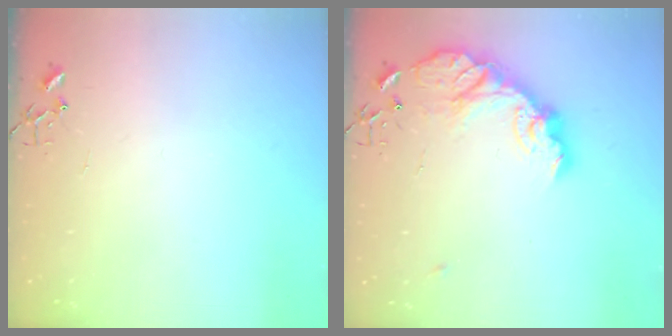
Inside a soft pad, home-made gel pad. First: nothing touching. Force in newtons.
{"total": 15.7, "press": 15.7, "slide": 1.0}